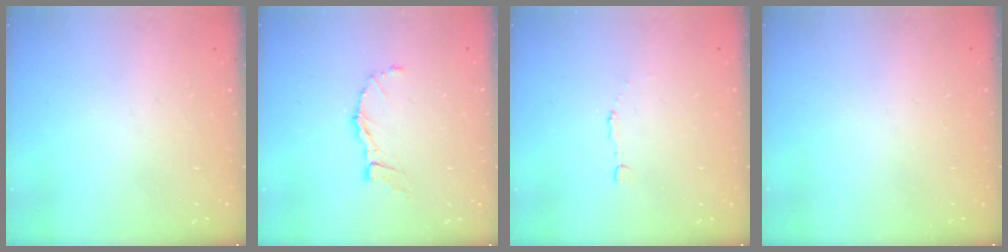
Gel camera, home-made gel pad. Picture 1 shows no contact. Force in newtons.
{"total": 5.3, "press": 5.3, "slide": 0.3}
{"total": 2.2, "press": 2.2, "slide": 0.1}
{"total": 1.4, "press": 1.4, "slide": 0.1}